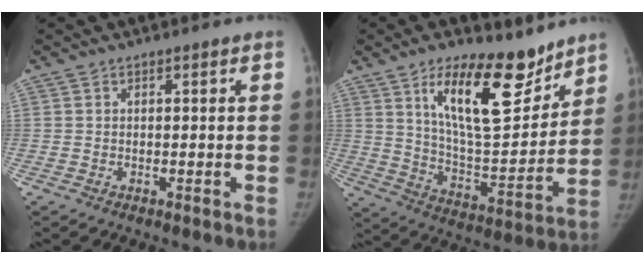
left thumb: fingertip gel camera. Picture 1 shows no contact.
{"total": 19.3, "force": [12.0, 7.5, 13.1], "torque": [-0.163, -0.087, 0.210]}